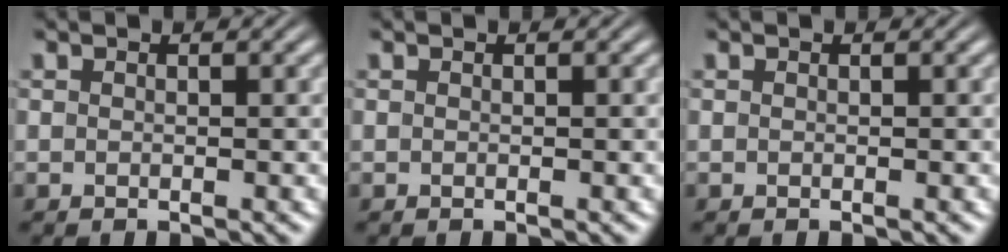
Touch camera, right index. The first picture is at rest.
{"total": 0.0}
{"total": 0.0}